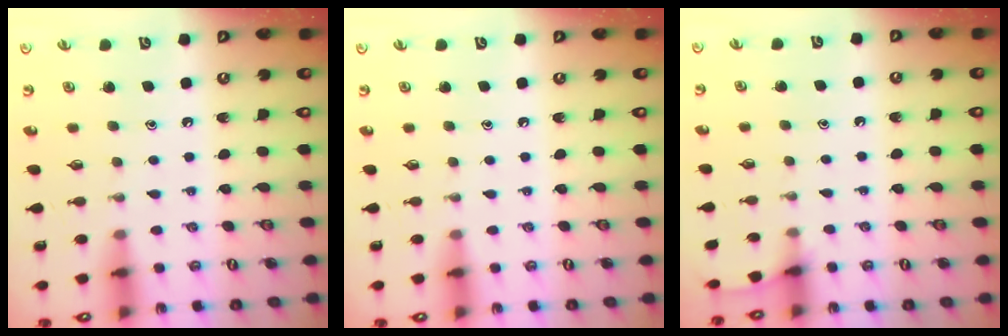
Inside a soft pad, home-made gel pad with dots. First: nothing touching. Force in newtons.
{"total": 0.0}
{"total": 2.4, "press": 2.4, "slide": 0.4}